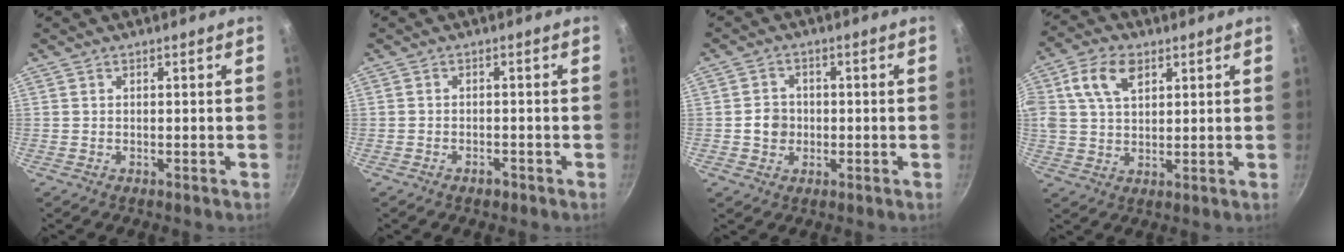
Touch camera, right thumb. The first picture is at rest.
{"total": 1.7, "force": [-1.2, 0.9, 0.8], "torque": [-0.011, 0.014, -0.016]}
{"total": 4.2, "force": [-0.5, 3.8, 1.7], "torque": [-0.008, 0.010, -0.011]}
{"total": 9.7, "force": [3.7, 6.1, 6.6], "torque": [-0.117, 0.006, 0.063]}